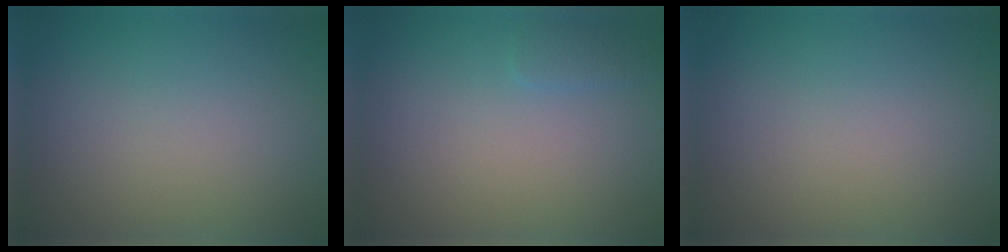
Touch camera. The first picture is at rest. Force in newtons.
{"total": 0.9, "press": 0.9, "slide": 0.1}
{"total": 0.0}